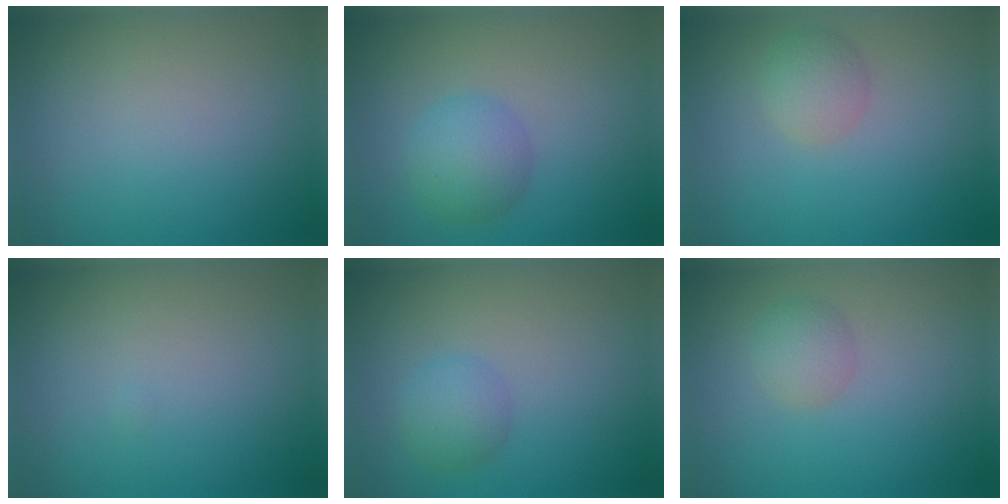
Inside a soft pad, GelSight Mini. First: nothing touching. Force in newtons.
{"total": 3.4, "press": 3.4, "slide": 0.1}
{"total": 2.2, "press": 2.2, "slide": 0.1}
{"total": 0.0}
{"total": 2.2, "press": 2.2, "slide": 0.0}
{"total": 1.9, "press": 1.9, "slide": 0.0}